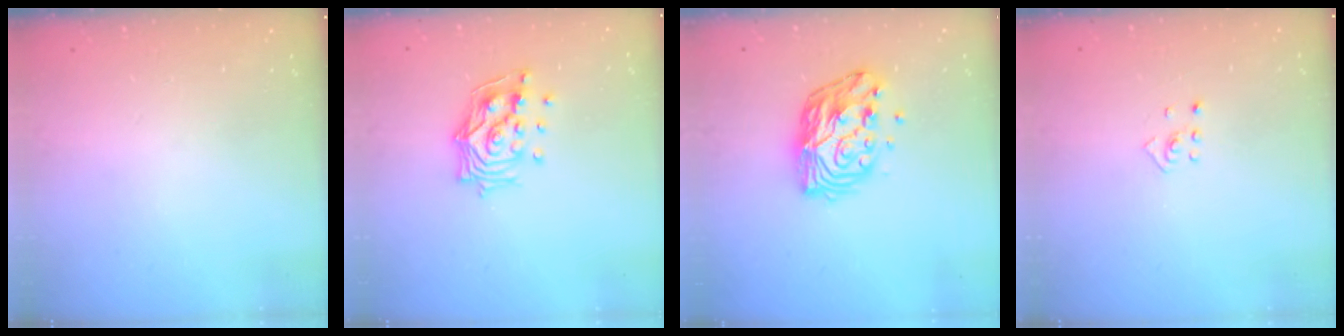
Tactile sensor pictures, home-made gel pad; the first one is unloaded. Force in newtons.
{"total": 12.9, "press": 12.7, "slide": 2.2}
{"total": 11.7, "press": 11.7, "slide": 0.8}
{"total": 2.0, "press": 1.9, "slide": 0.8}